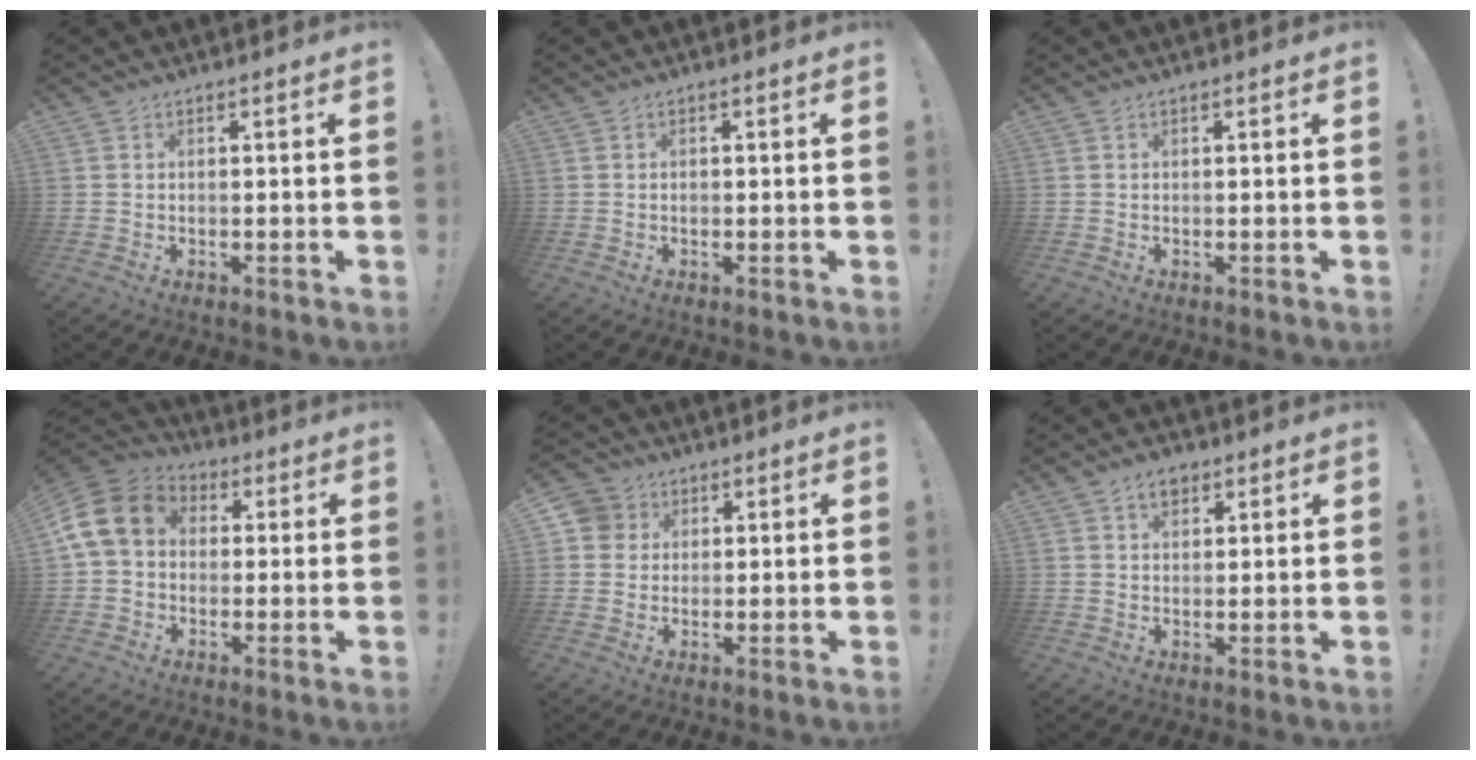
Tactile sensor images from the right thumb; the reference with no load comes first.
{"total": 0.6, "force": [-0.3, 0.5, 0.1], "torque": [0.006, 0.000, -0.008]}
{"total": 0.0}
{"total": 13.8, "force": [1.6, 11.0, 8.1], "torque": [-0.142, 0.016, 0.036]}
{"total": 5.7, "force": [1.6, 5.3, 1.1], "torque": [-0.015, -0.003, 0.032]}
{"total": 4.6, "force": [2.5, 3.0, 2.4], "torque": [-0.037, -0.001, 0.046]}